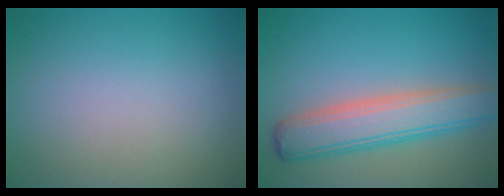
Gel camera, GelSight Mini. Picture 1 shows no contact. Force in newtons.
{"total": 6.0, "press": 6.0, "slide": 0.5}